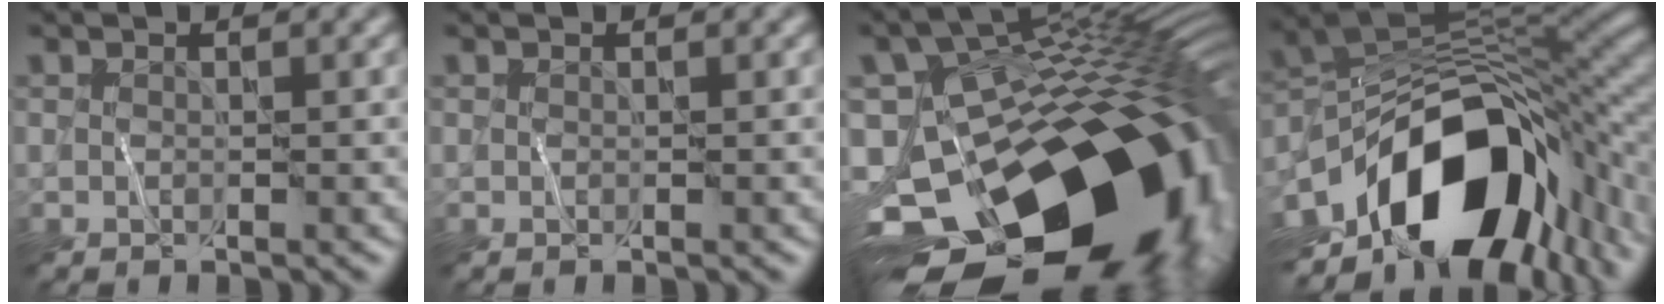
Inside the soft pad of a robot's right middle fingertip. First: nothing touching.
{"total": 0.0}
{"total": 19.3, "force": [-7.7, 11.1, 13.9], "torque": [-0.222, -0.027, -0.117]}
{"total": 15.7, "force": [-6.7, 8.8, 11.2], "torque": [-0.180, -0.002, -0.115]}